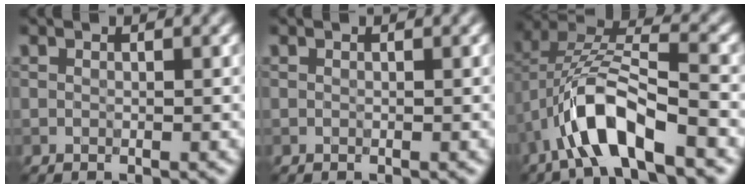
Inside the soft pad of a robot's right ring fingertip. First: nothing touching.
{"total": 0.0}
{"total": 8.0, "force": [-3.5, 2.6, 6.7], "torque": [-0.128, 0.009, -0.067]}